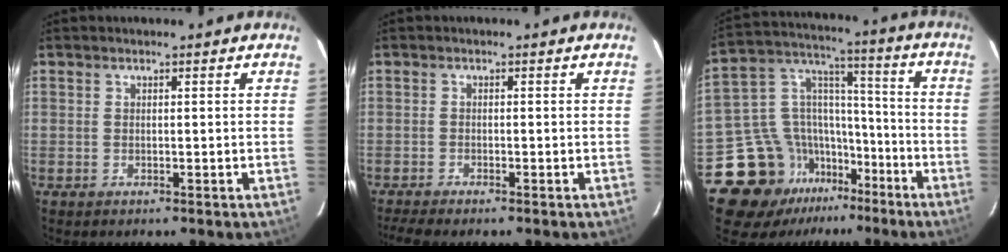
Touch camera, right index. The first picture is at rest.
{"total": 3.7, "force": [-3.3, 0.1, 1.8], "torque": [-0.050, -0.012, -0.058]}
{"total": 16.5, "force": [-10.9, 11.2, 5.1], "torque": [-0.123, 0.055, -0.173]}